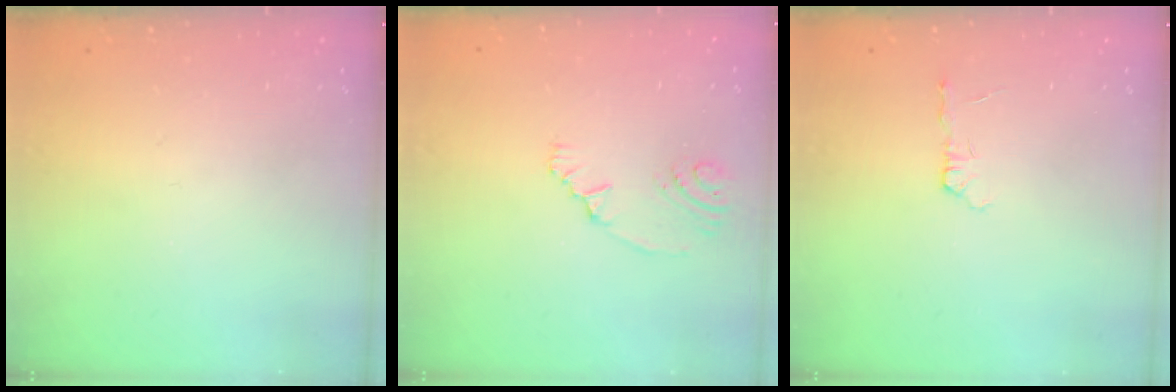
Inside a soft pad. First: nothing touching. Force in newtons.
{"total": 5.0, "press": 2.2, "slide": 4.5}
{"total": 3.3, "press": 3.3, "slide": 0.3}